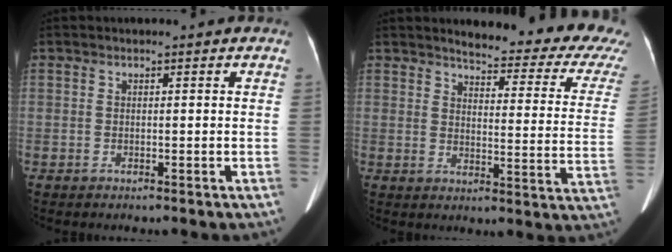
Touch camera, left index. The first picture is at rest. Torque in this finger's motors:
{"motor_torque": [0.90, -1.24, 0.10, 0.04]}